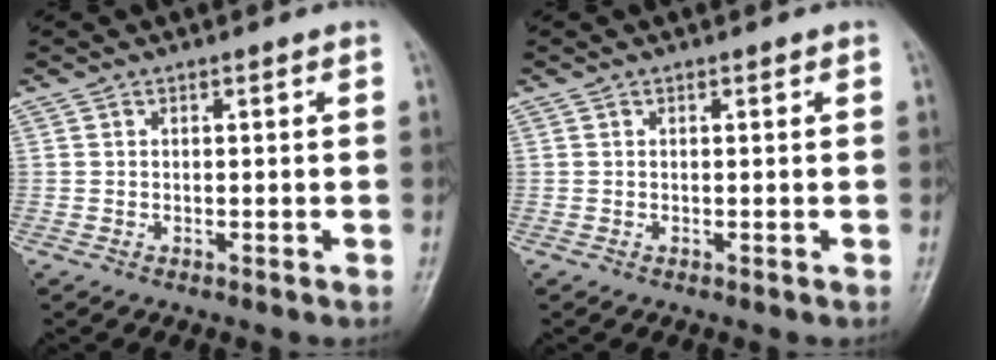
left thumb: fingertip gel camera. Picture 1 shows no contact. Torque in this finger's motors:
{"motor_torque": [-0.10, -0.06, -0.08, -0.01, 0.00]}